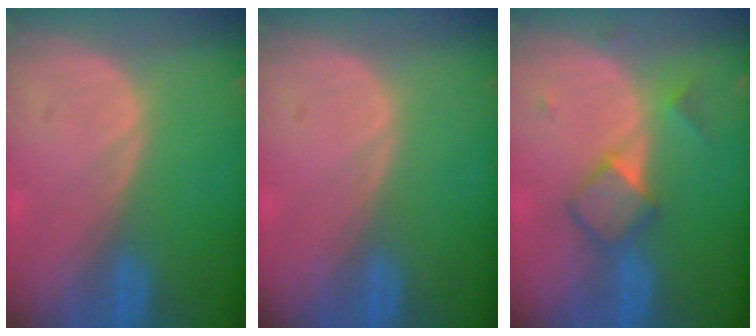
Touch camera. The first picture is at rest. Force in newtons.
{"total": 0.0}
{"total": 4.8, "press": 4.6, "slide": 1.3}